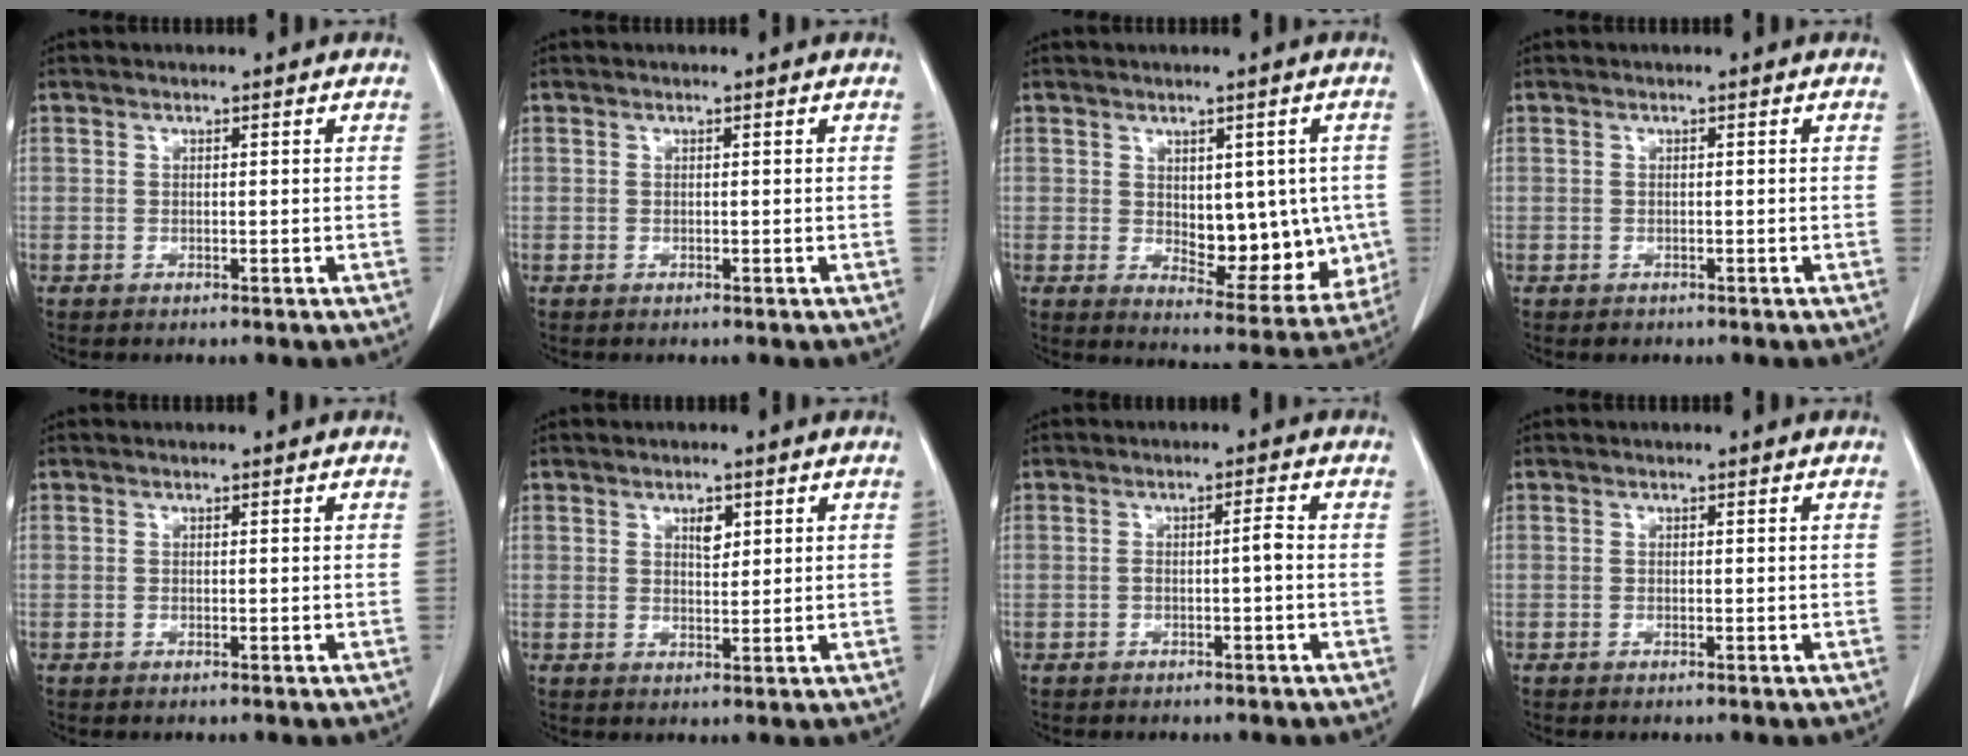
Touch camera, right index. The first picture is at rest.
{"total": 0.0}
{"total": 11.1, "force": [-0.1, 5.7, 9.5], "torque": [-0.110, -0.004, 0.019]}
{"total": 0.8, "force": [-0.5, 0.6, 0.0], "torque": [-0.006, 0.003, -0.004]}
{"total": 0.0}
{"total": 2.4, "force": [1.1, 1.1, 1.8], "torque": [-0.028, -0.002, 0.021]}
{"total": 1.8, "force": [-0.5, 0.1, 1.7], "torque": [-0.027, 0.003, -0.010]}
{"total": 0.0}